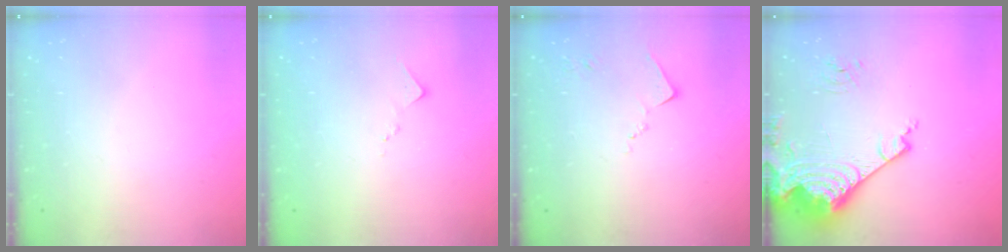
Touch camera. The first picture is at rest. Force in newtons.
{"total": 7.1, "press": 7.0, "slide": 0.8}
{"total": 7.6, "press": 7.6, "slide": 0.1}
{"total": 17.7, "press": 17.5, "slide": 2.3}